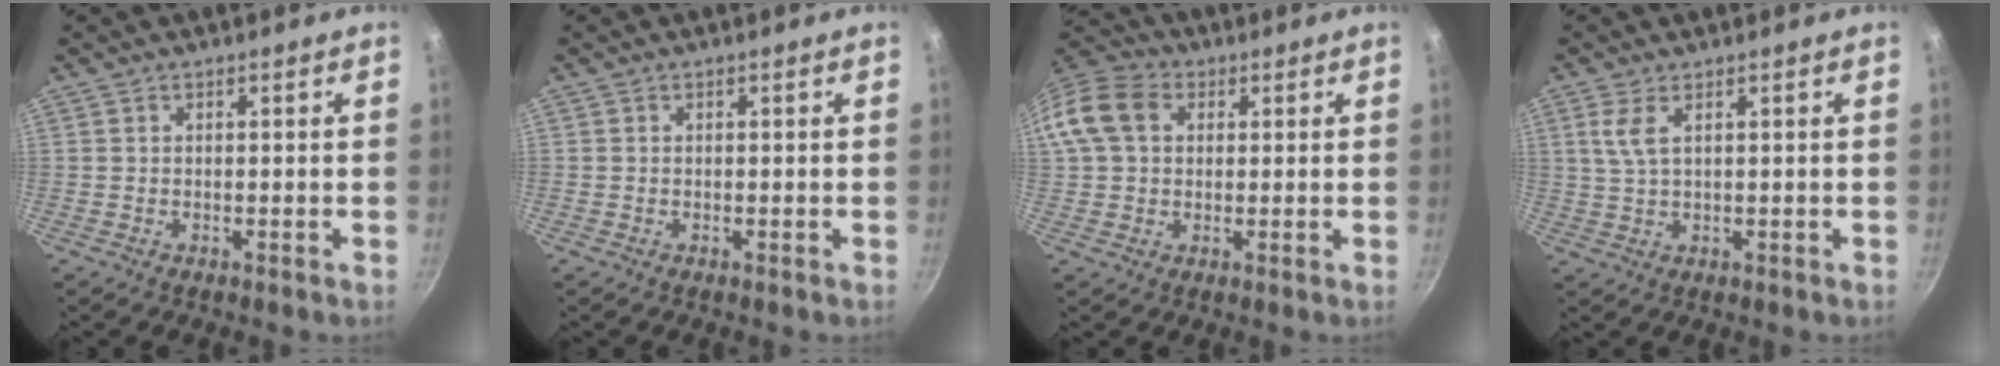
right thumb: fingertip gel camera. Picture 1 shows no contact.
{"total": 0.0}
{"total": 11.1, "force": [2.4, 8.5, 6.7], "torque": [-0.117, 0.021, 0.026]}
{"total": 3.8, "force": [1.5, 1.4, 3.2], "torque": [-0.068, -0.006, 0.032]}